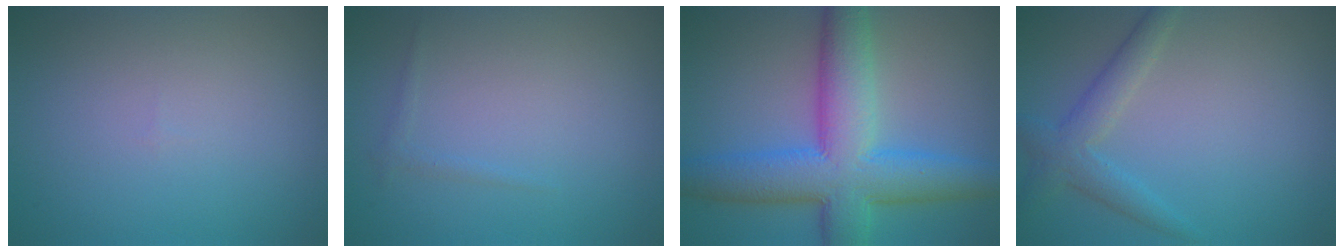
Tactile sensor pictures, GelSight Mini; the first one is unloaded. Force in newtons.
{"total": 0.6, "press": 0.6, "slide": 0.1}
{"total": 10.0, "press": 10.0, "slide": 0.1}
{"total": 3.0, "press": 3.0, "slide": 0.3}